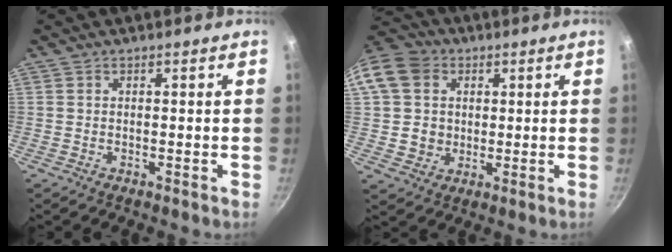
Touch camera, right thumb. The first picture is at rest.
{"total": 13.3, "force": [2.8, 11.5, 6.0], "torque": [-0.092, 0.017, 0.047]}